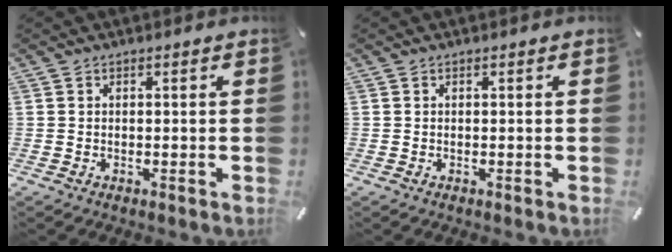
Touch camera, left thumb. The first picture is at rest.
{"total": 0.0}